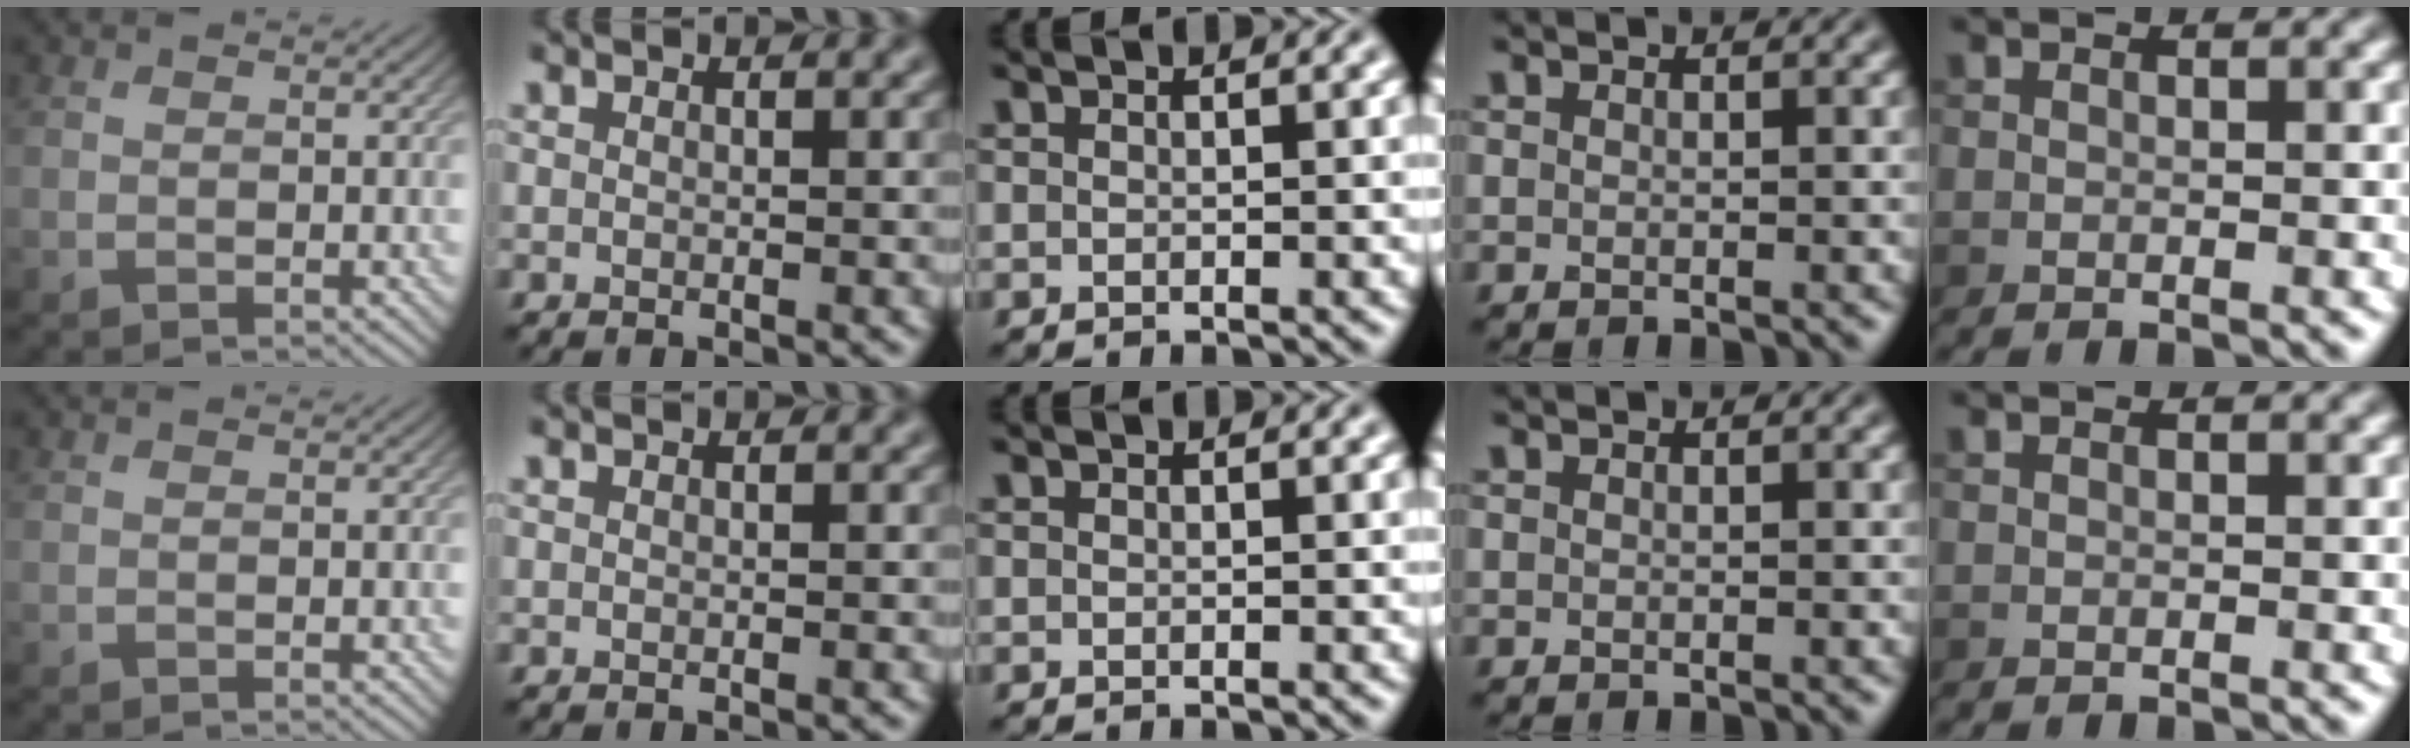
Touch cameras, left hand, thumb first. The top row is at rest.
{}